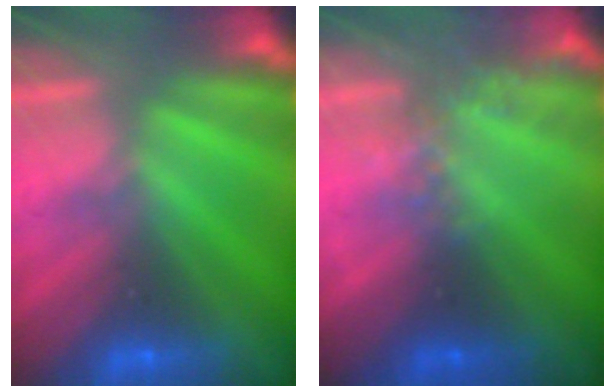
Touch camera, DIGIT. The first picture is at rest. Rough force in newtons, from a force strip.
{"total": 2.4}